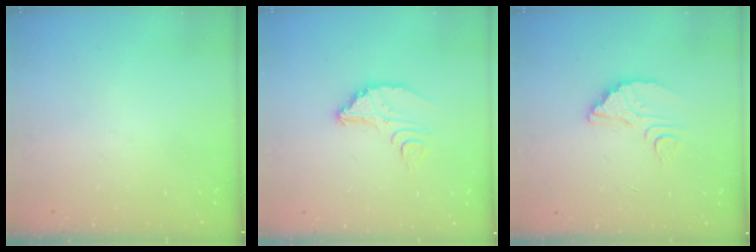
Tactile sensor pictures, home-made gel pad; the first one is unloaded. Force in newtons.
{"total": 6.5, "press": 6.5, "slide": 0.4}
{"total": 6.0, "press": 6.0, "slide": 0.6}